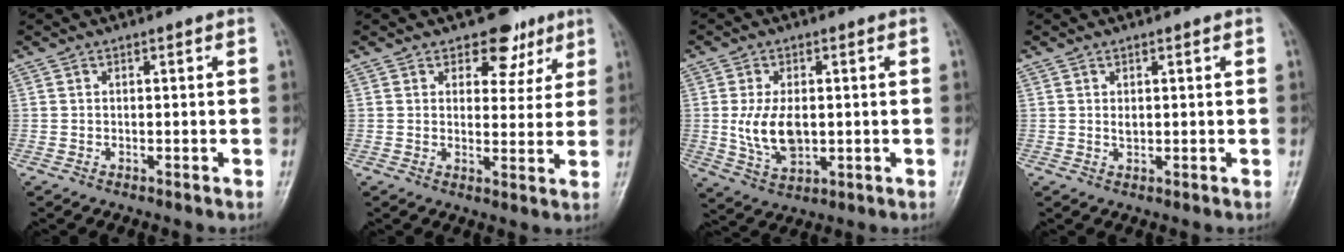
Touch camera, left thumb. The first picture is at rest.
{"total": 6.9, "force": [4.4, 4.5, 2.8], "torque": [0.004, -0.018, 0.059]}
{"total": 8.6, "force": [0.0, 5.1, 7.0], "torque": [-0.125, -0.008, 0.009]}
{"total": 1.2, "force": [0.4, 0.6, 0.9], "torque": [-0.011, -0.004, 0.011]}